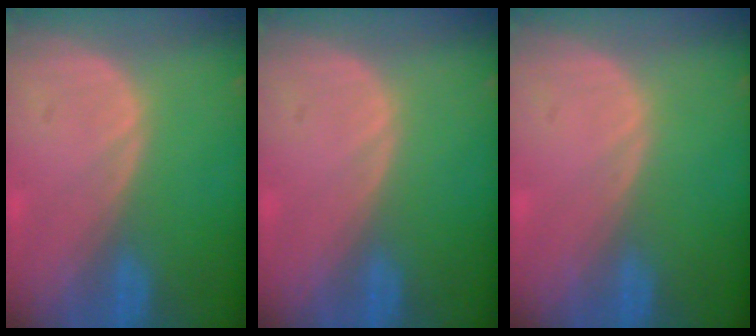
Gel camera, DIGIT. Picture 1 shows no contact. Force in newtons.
{"total": 0.0}
{"total": 0.0}